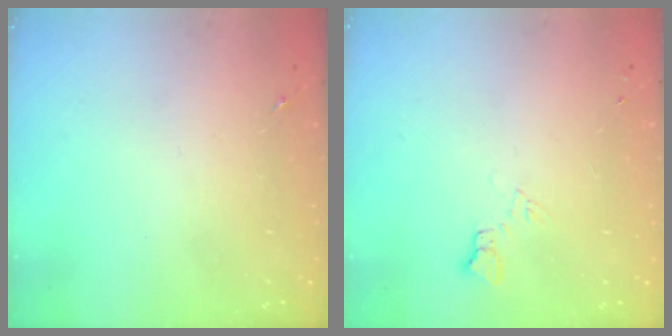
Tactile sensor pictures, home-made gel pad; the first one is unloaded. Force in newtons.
{"total": 5.3, "press": 5.3, "slide": 0.4}